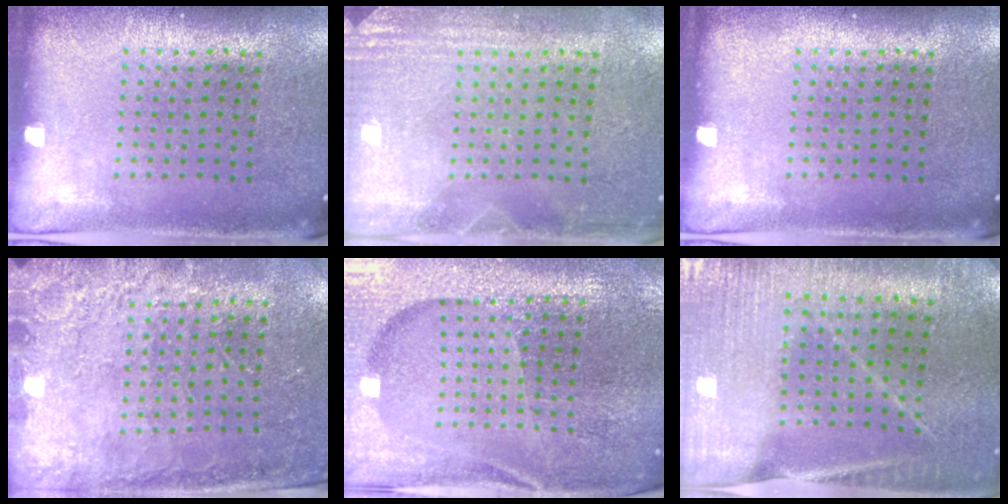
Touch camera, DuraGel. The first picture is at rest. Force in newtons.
{"total": 2.9, "press": 2.9, "slide": 0.5}
{"total": 0.0}
{"total": 2.5, "press": 2.5, "slide": 0.5}
{"total": 4.6, "press": 4.3, "slide": 1.4}
{"total": 1.4, "press": 1.4, "slide": 0.2}